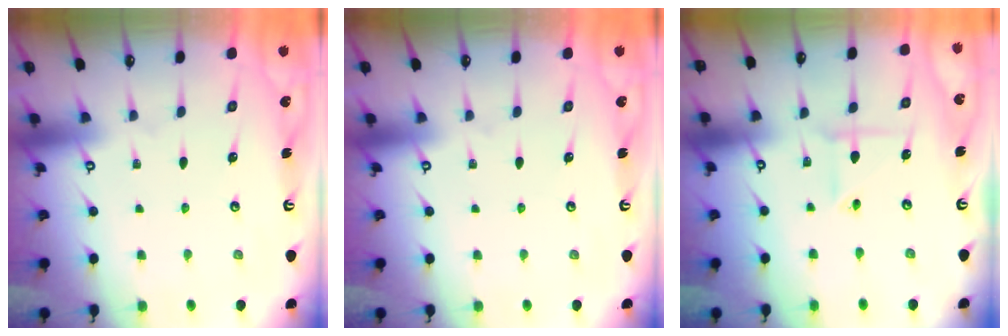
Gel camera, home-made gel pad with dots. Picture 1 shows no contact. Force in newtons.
{"total": 0.0}
{"total": 3.7, "press": 3.7, "slide": 0.5}